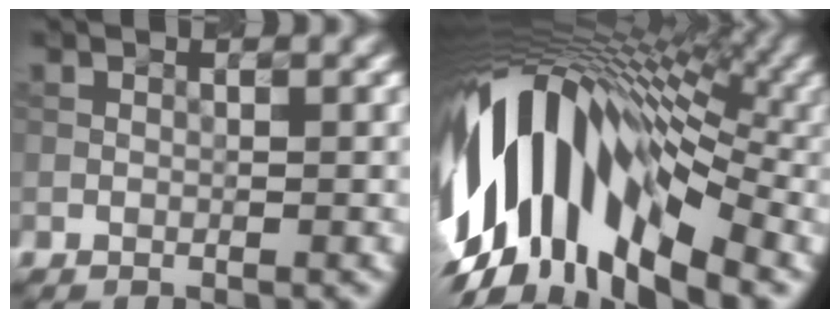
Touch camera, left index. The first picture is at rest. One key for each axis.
{"total": 15.9, "fx": -1.6, "fy": 9.1, "fz": 12.9, "tx": -0.230, "ty": 0.022, "tz": -0.037}